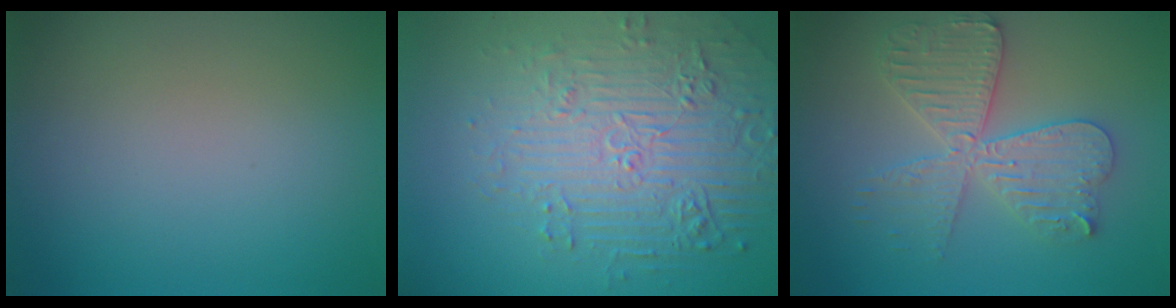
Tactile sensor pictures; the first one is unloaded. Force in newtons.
{"total": 6.7, "press": 5.2, "slide": 4.2}
{"total": 5.6, "press": 5.5, "slide": 0.8}